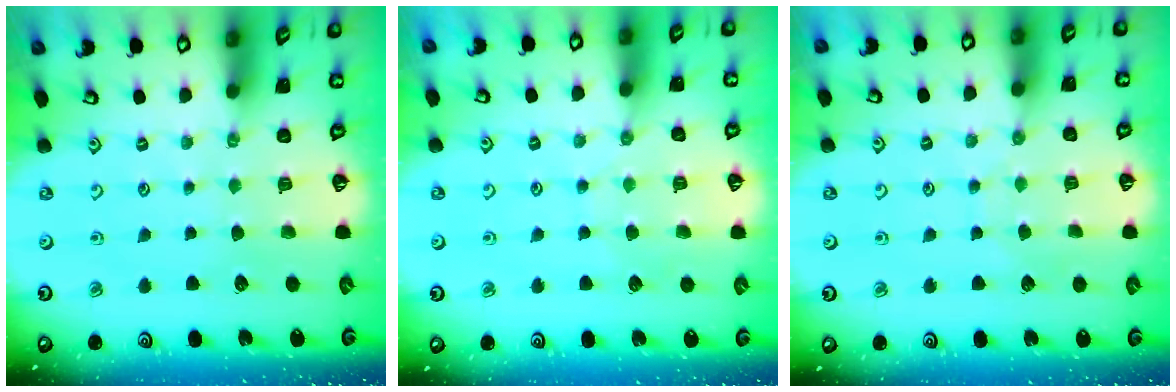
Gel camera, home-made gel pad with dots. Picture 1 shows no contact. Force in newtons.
{"total": 4.3, "press": 4.2, "slide": 0.5}
{"total": 4.9, "press": 4.9, "slide": 0.4}